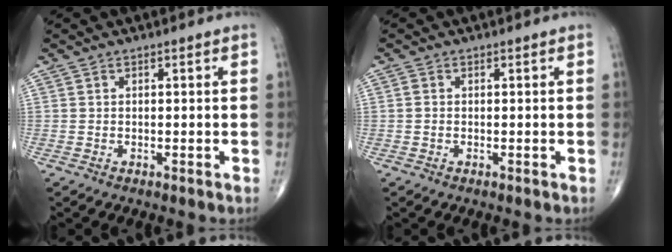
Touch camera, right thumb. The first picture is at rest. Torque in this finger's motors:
{"motor_torque": [-0.07, -0.28, 0.03, -0.10, -0.02]}